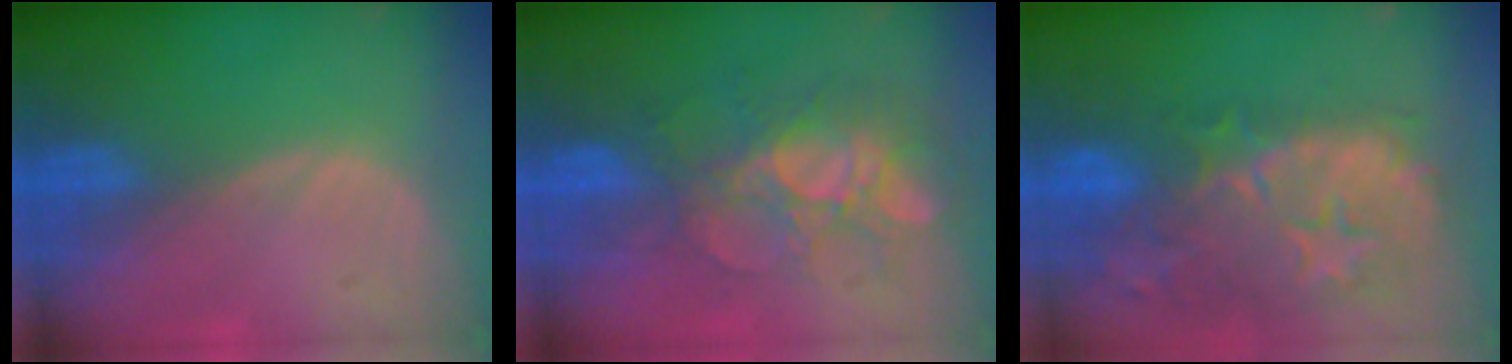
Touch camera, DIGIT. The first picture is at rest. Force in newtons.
{"total": 9.8, "press": 8.5, "slide": 4.8}
{"total": 13.1, "press": 11.7, "slide": 6.0}